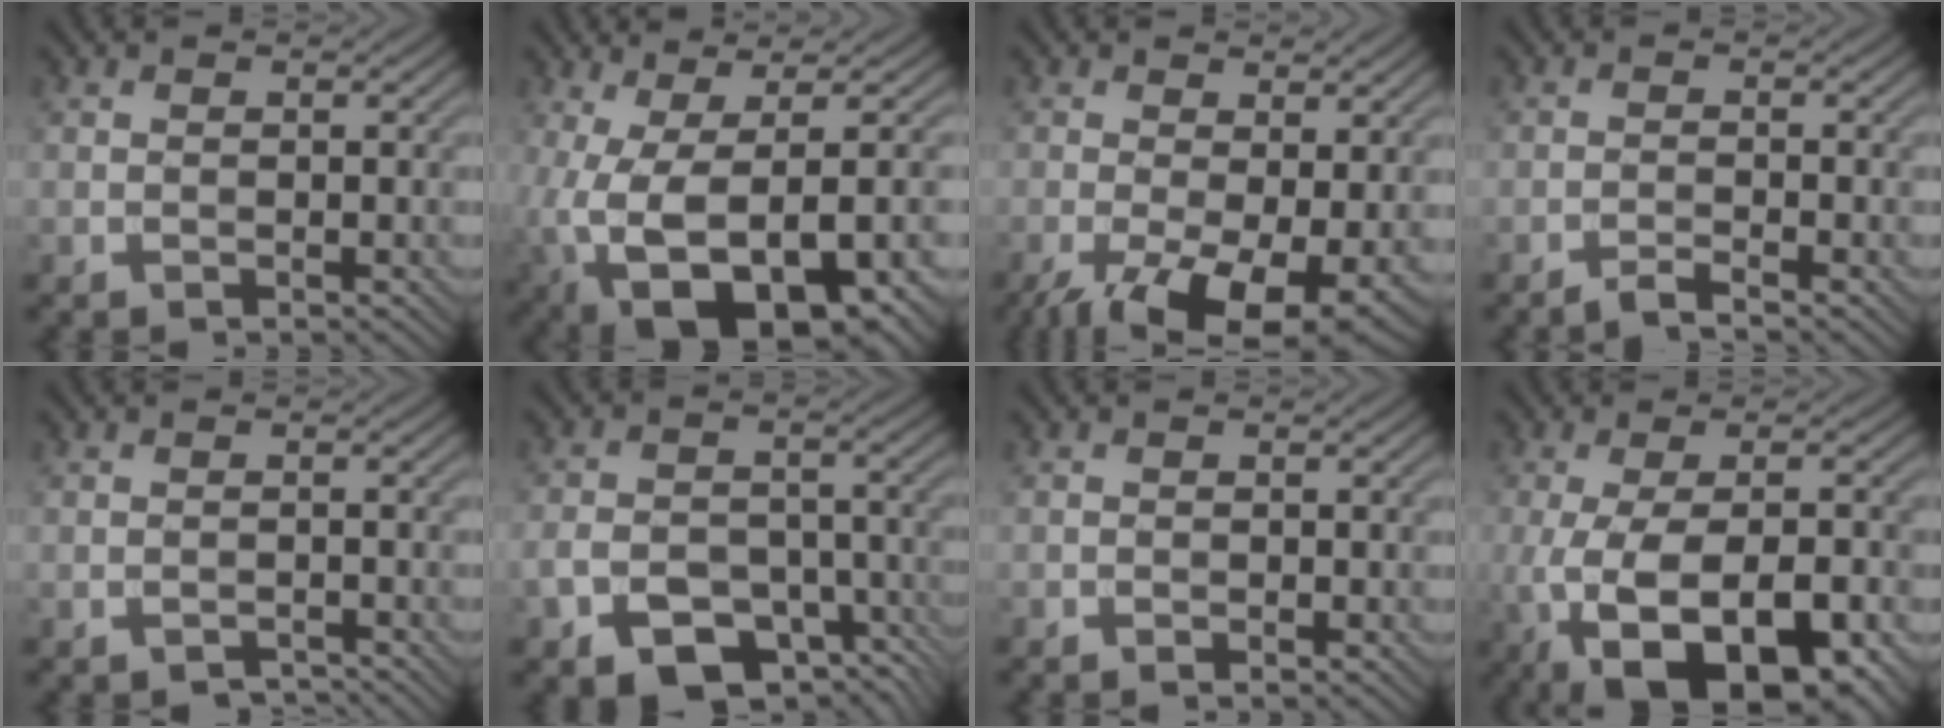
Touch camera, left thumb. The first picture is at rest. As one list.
[{"total": 15.0, "force": [-5.5, 6.5, 12.4], "torque": [-0.241, -0.046, -0.047]}, {"total": 11.0, "force": [-4.3, 4.7, 8.9], "torque": [-0.164, -0.026, -0.063]}, {"total": 1.8, "force": [-1.5, 0.1, 1.0], "torque": [-0.014, 0.005, -0.036]}, {"total": 1.2, "force": [-1.1, 0.5, 0.4], "torque": [-0.007, -0.001, -0.021]}, {"total": 10.9, "force": [-6.3, 6.5, 6.2], "torque": [-0.115, -0.015, -0.108]}, {"total": 0.7, "force": [-0.3, 0.4, 0.5], "torque": [-0.008, -0.001, -0.003]}, {"total": 15.2, "force": [-6.1, 6.6, 12.3], "torque": [-0.237, -0.036, -0.074]}]